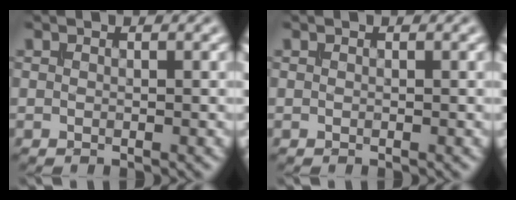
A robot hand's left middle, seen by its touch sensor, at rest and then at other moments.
{"total": 0.0}